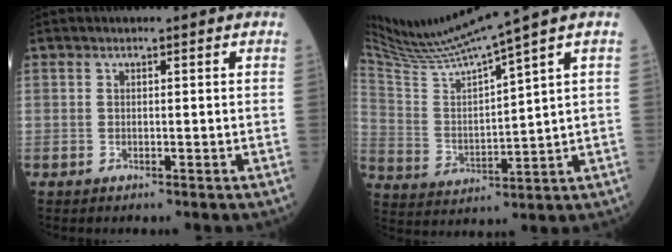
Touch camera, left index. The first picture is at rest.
{"total": 13.5, "force": [11.6, -2.6, 6.4], "torque": [-0.123, -0.008, 0.219]}